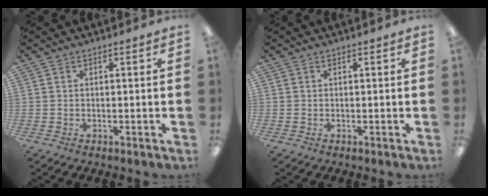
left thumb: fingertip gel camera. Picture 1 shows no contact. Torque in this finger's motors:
{"motor_torque": [0.00, 0.02, -0.07, -0.06, 0.00]}